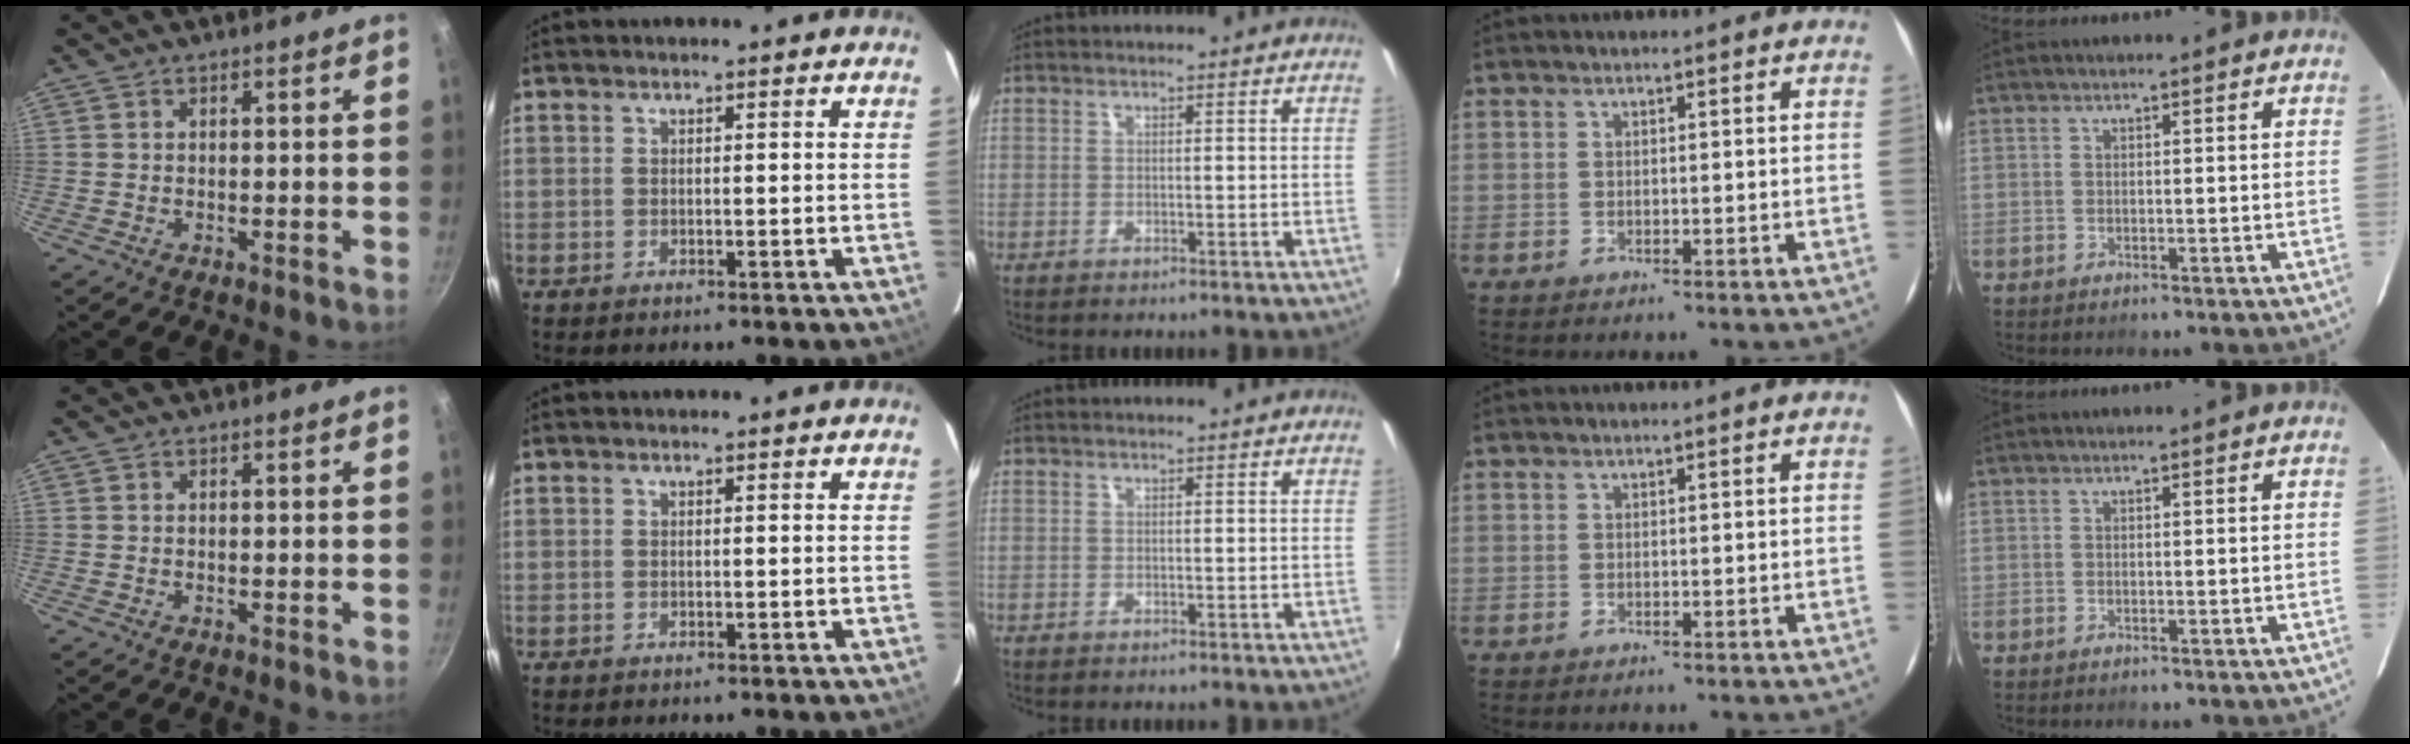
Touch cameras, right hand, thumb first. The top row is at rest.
{}